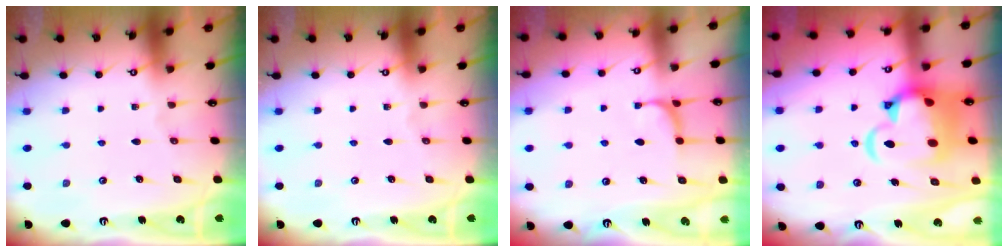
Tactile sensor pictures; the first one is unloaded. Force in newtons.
{"total": 0.0}
{"total": 2.1, "press": 2.0, "slide": 0.6}
{"total": 9.9, "press": 9.7, "slide": 1.9}